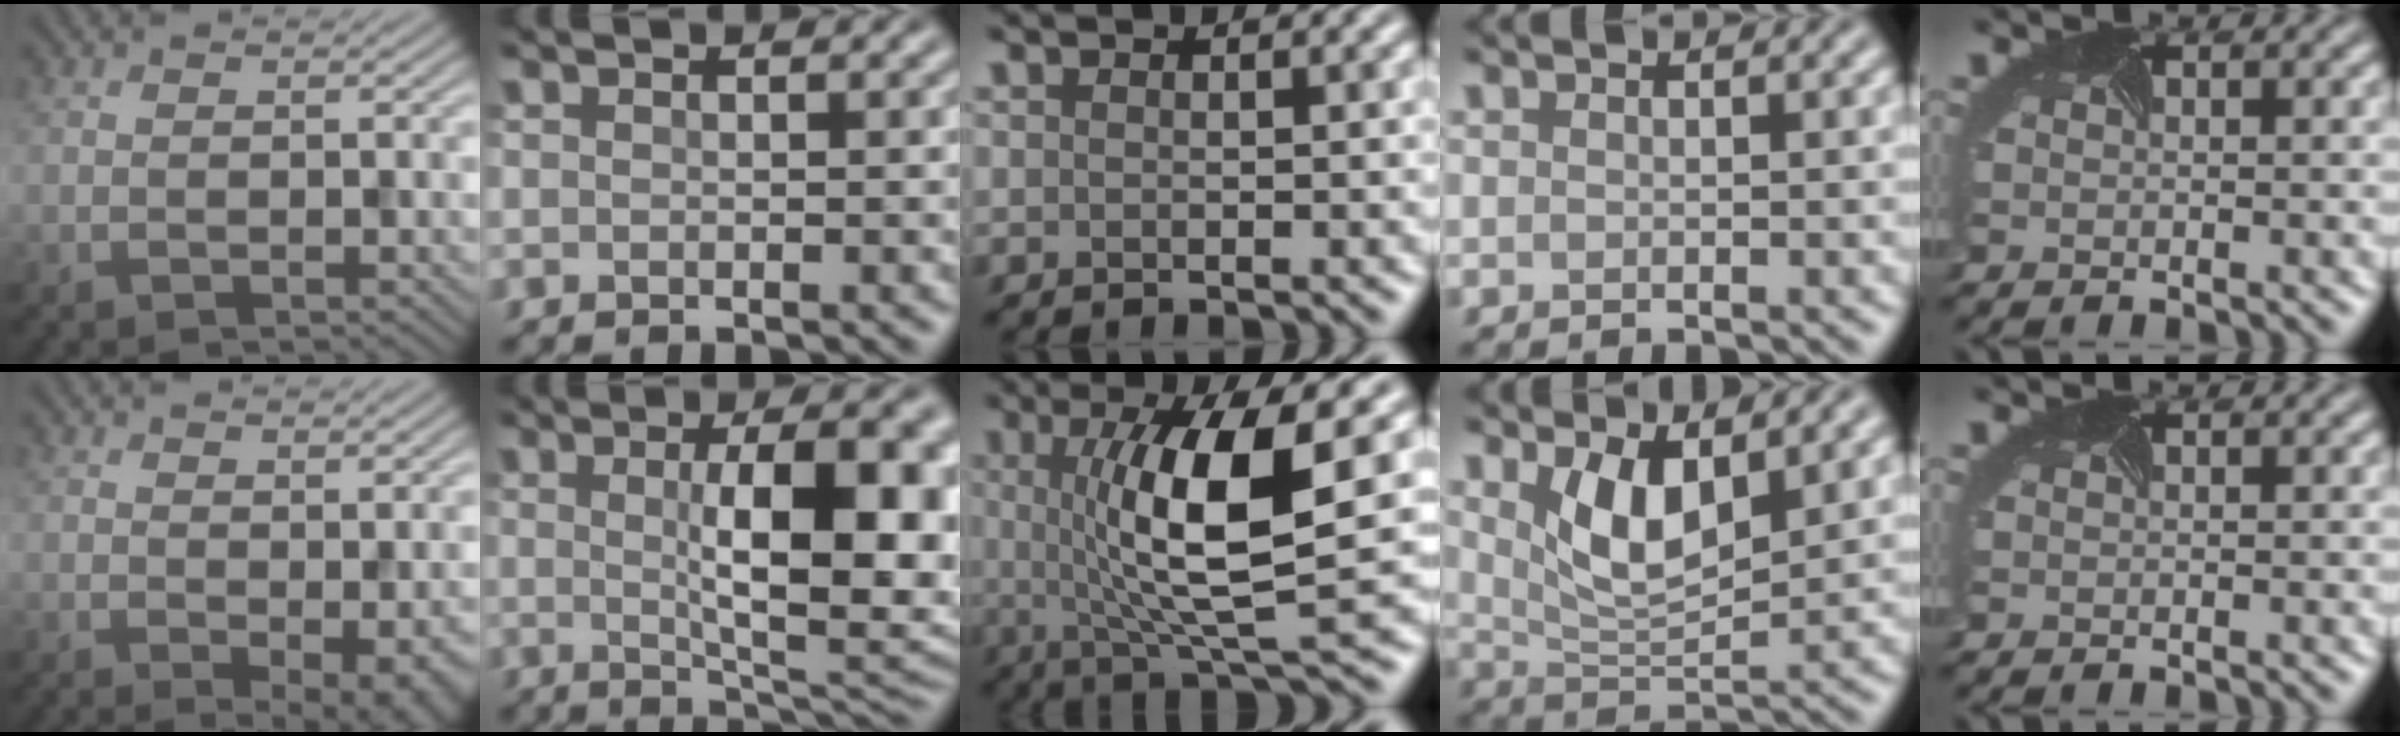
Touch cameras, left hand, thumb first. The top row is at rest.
{"thumb": {"total": 3.4, "force": [-0.5, 1.2, 3.2], "torque": [-0.044, -0.008, -0.003]}, "index": {"total": 10.9, "force": [0.7, 3.0, 10.5], "torque": [-0.127, 0.002, 0.022]}, "middle": {"total": 9.2, "force": [1.2, 2.2, 8.9], "torque": [-0.133, -0.008, 0.024]}, "ring": {"total": 4.8, "force": [2.0, 2.0, 3.9], "torque": [-0.078, -0.010, 0.041]}}